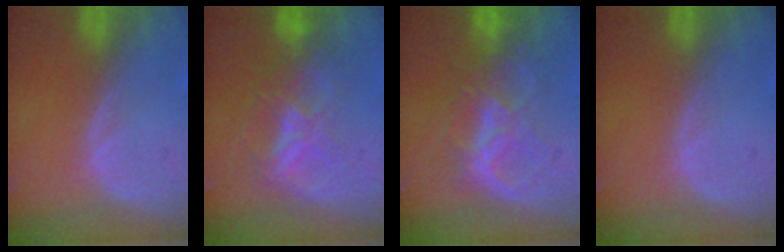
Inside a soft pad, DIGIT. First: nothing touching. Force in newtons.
{"total": 6.4, "press": 5.9, "slide": 2.5}
{"total": 6.6, "press": 6.6, "slide": 0.4}
{"total": 0.0}